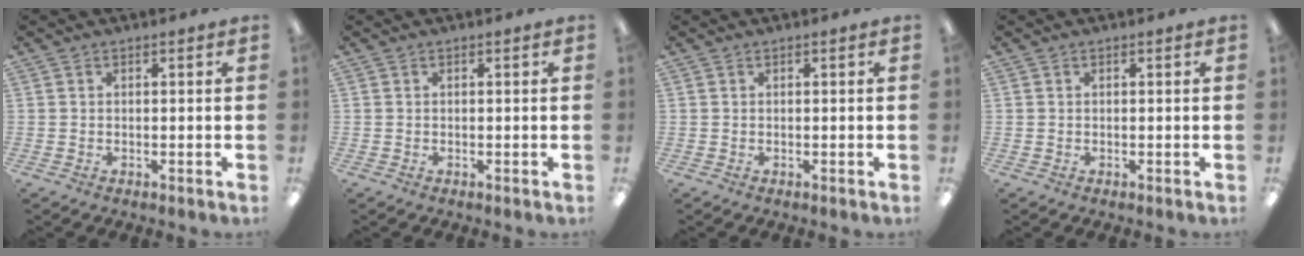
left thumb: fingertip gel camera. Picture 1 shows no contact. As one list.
[{"total": 0.0}, {"total": 0.0}, {"total": 0.0}]